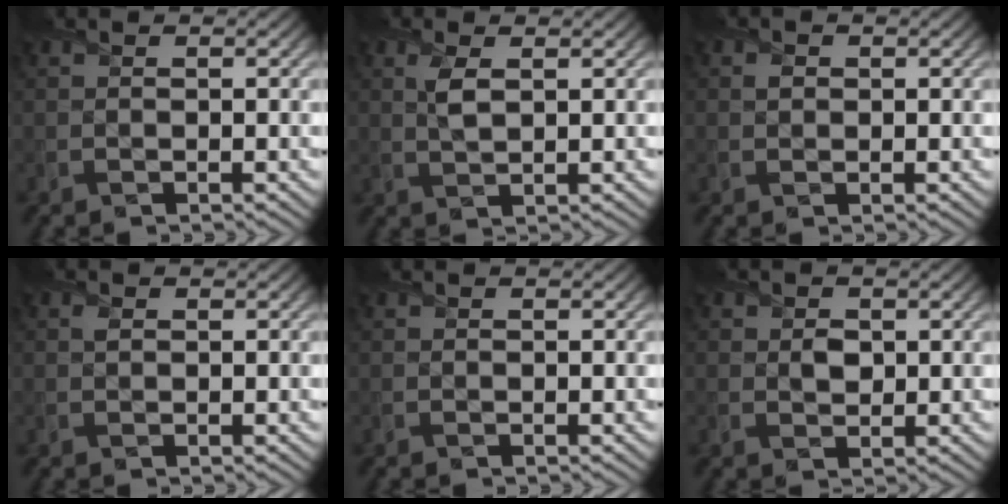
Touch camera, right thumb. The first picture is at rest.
{"total": 2.6, "force": [0.9, 1.1, 2.2], "torque": [-0.055, 0.001, 0.018]}
{"total": 1.1, "force": [0.2, 1.0, 0.3], "torque": [-0.007, -0.005, 0.001]}
{"total": 0.7, "force": [0.3, 0.5, 0.4], "torque": [-0.013, 0.001, 0.004]}
{"total": 0.0}
{"total": 2.0, "force": [0.4, 1.7, 1.1], "torque": [-0.023, -0.009, 0.006]}